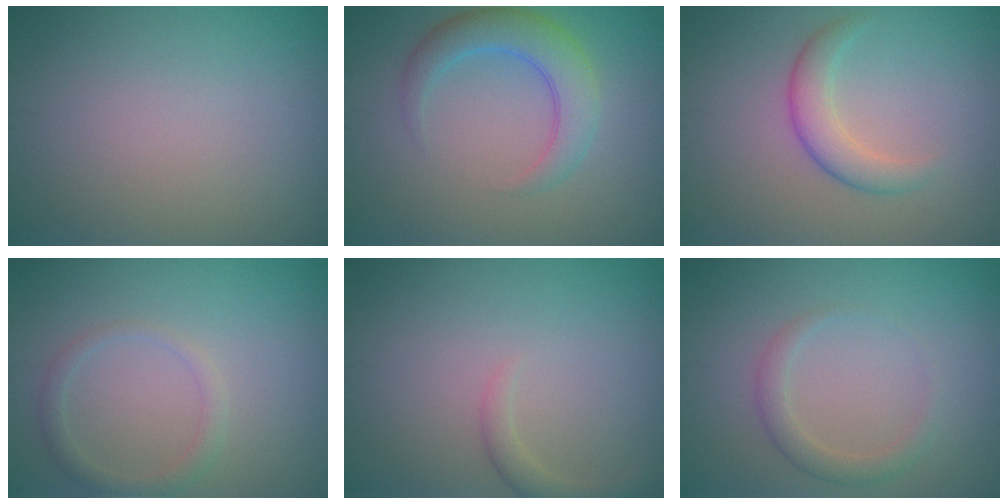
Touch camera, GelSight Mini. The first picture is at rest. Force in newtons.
{"total": 4.2, "press": 4.1, "slide": 0.3}
{"total": 2.8, "press": 2.8, "slide": 0.1}
{"total": 1.7, "press": 1.7, "slide": 0.1}
{"total": 1.5, "press": 1.5, "slide": 0.2}
{"total": 1.9, "press": 1.9, "slide": 0.2}